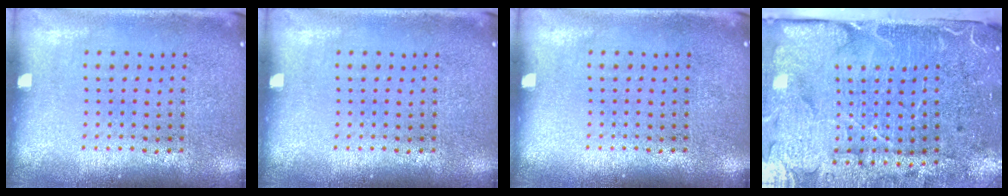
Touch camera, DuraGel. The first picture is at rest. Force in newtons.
{"total": 0.0}
{"total": 0.0}
{"total": 5.0, "press": 4.0, "slide": 3.0}